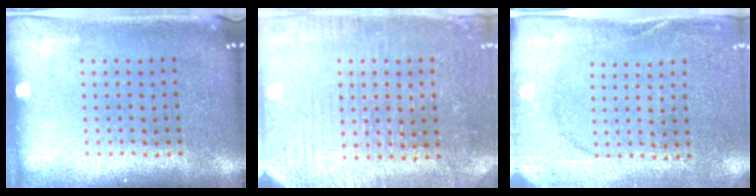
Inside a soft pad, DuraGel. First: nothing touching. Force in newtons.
{"total": 3.0, "press": 2.9, "slide": 0.7}
{"total": 2.6, "press": 2.4, "slide": 0.9}